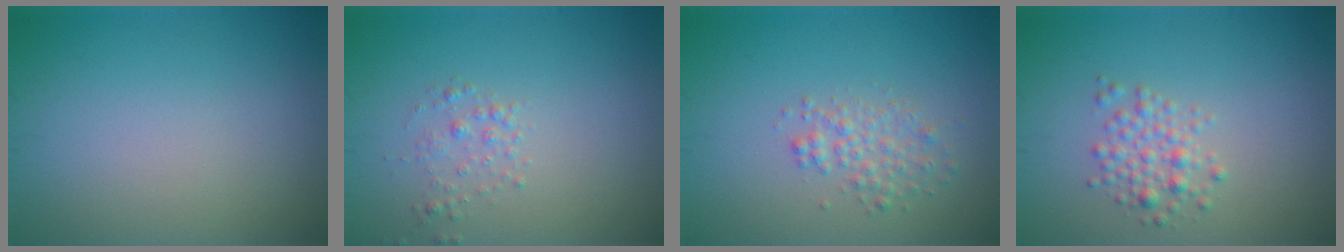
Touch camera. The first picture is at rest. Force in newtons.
{"total": 1.3, "press": 1.2, "slide": 0.1}
{"total": 2.0, "press": 2.0, "slide": 0.1}
{"total": 2.1, "press": 2.1, "slide": 0.2}